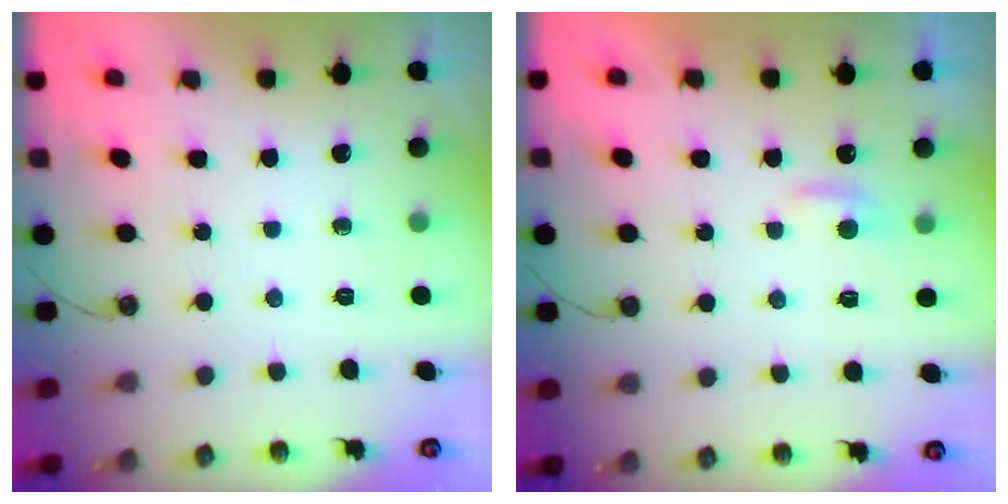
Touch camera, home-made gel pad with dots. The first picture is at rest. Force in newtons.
{"total": 1.1, "press": 1.1, "slide": 0.4}